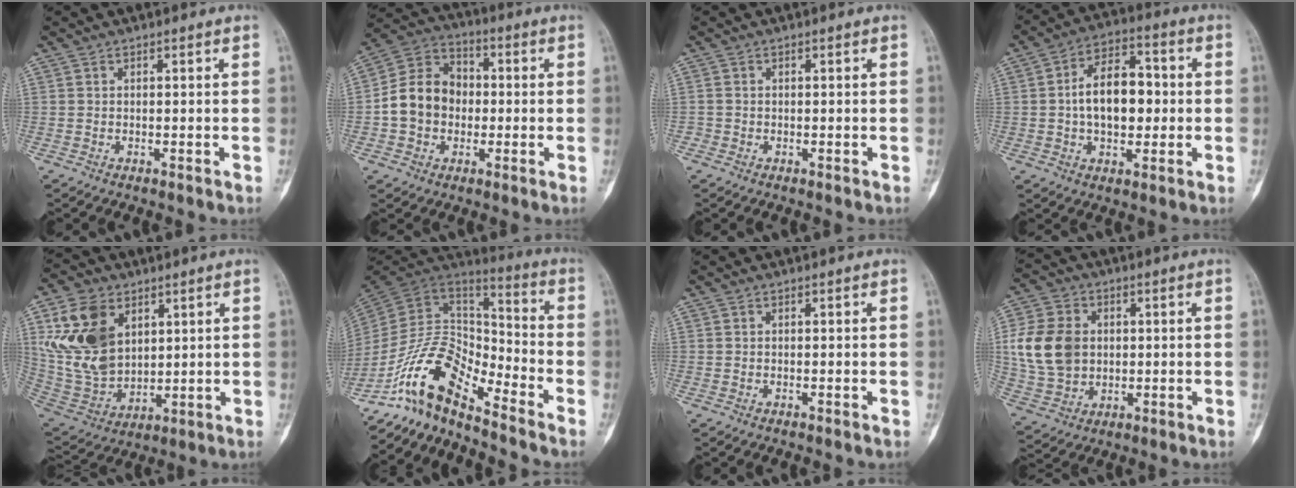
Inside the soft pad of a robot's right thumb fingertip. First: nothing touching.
{"total": 12.1, "force": [-1.2, 10.0, 6.7], "torque": [-0.102, 0.037, -0.029]}
{"total": 0.7, "force": [-0.3, 0.6, 0.0], "torque": [0.000, 0.004, -0.006]}
{"total": 12.4, "force": [0.0, 7.6, 9.8], "torque": [-0.134, 0.024, -0.005]}
{"total": 16.6, "force": [5.9, 11.5, 10.4], "torque": [-0.181, -0.023, 0.136]}
{"total": 14.3, "force": [-11.1, 4.9, 7.6], "torque": [-0.128, 0.099, -0.218]}
{"total": 0.0}
{"total": 13.6, "force": [1.4, 10.7, 8.3], "torque": [-0.147, 0.004, 0.033]}